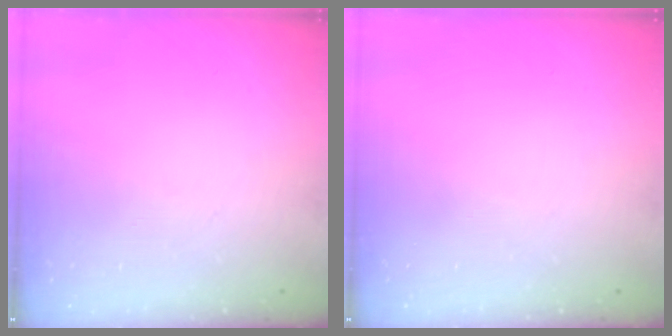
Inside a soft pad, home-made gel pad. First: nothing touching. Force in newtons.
{"total": 0.0}